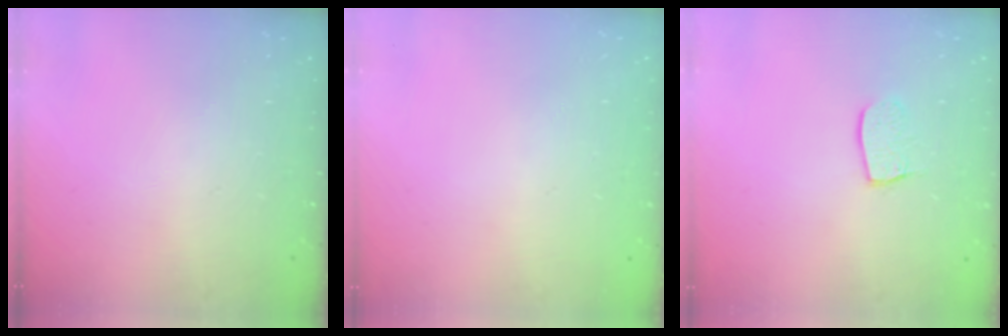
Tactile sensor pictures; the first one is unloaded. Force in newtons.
{"total": 0.0}
{"total": 6.4, "press": 6.4, "slide": 0.1}